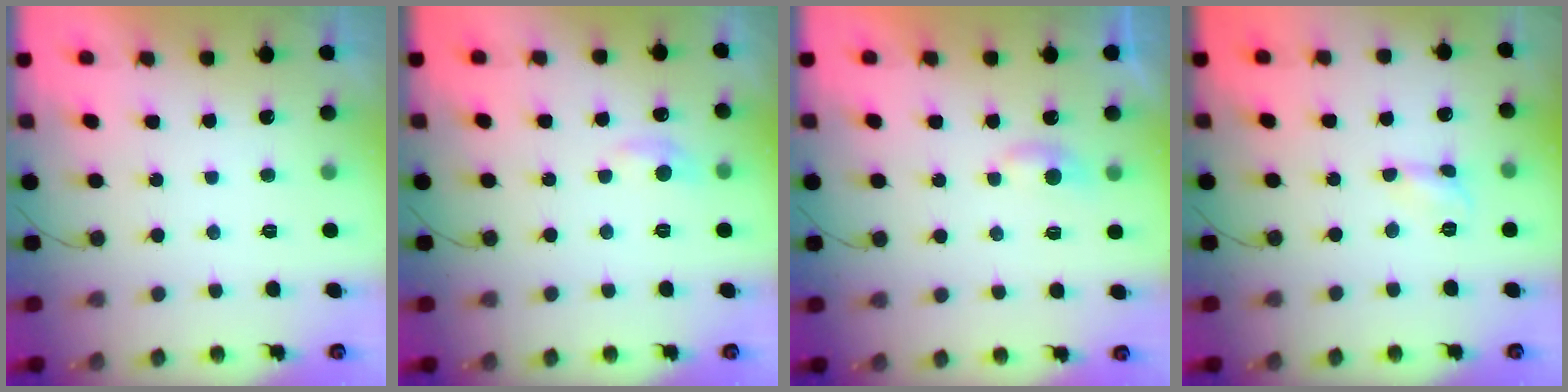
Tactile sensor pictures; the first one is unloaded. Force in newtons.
{"total": 5.9, "press": 5.9, "slide": 0.8}
{"total": 3.9, "press": 3.8, "slide": 0.4}
{"total": 2.7, "press": 2.7, "slide": 0.2}